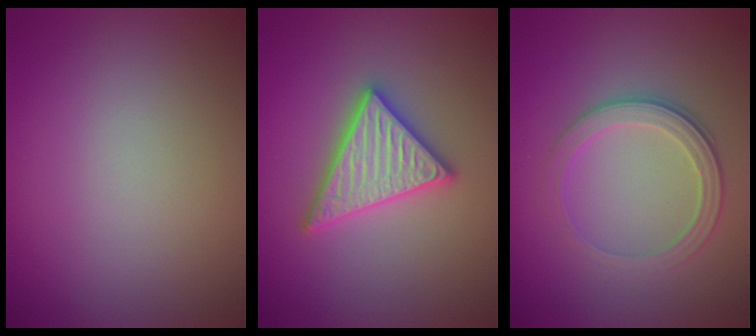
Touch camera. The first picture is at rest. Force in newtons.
{"total": 4.9, "press": 4.9, "slide": 0.7}
{"total": 2.8, "press": 2.7, "slide": 0.8}